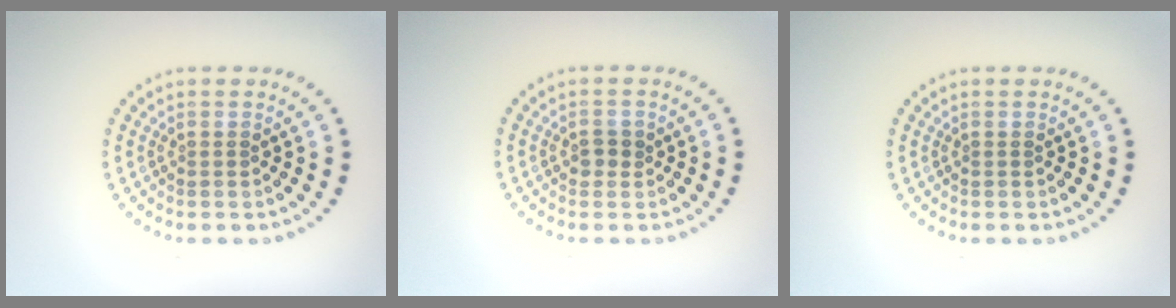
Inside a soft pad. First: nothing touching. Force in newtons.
{"total": 1.3, "press": 1.3, "slide": 0.4}
{"total": 0.0}